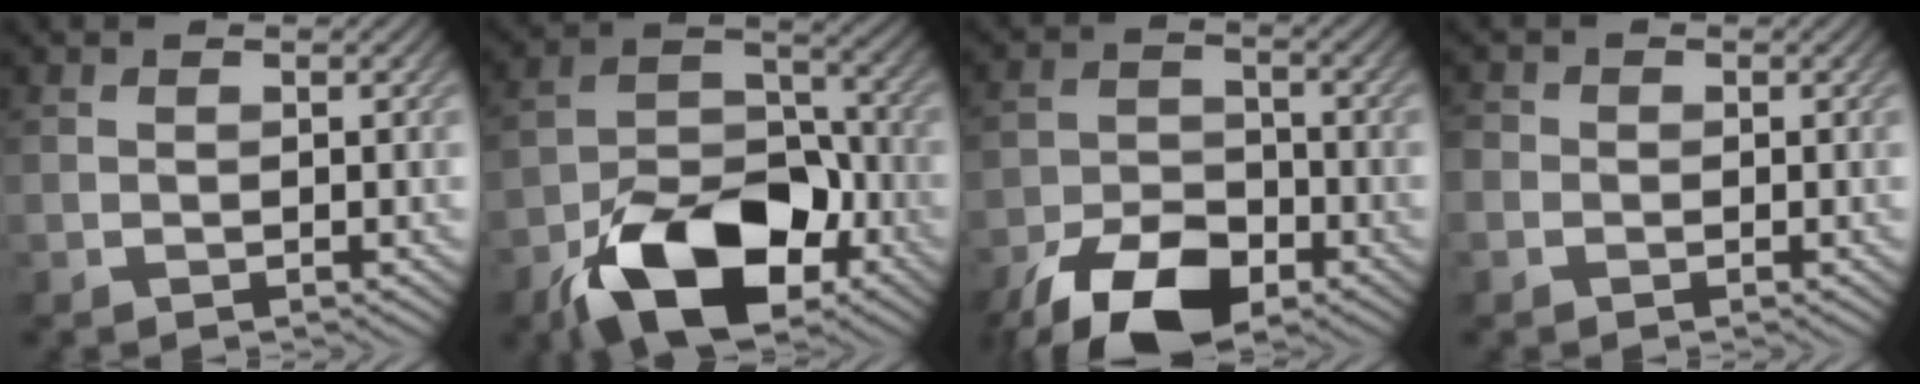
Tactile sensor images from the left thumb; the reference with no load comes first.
{"total": 14.6, "force": [-8.3, 7.8, 9.2], "torque": [-0.174, -0.015, -0.153]}
{"total": 11.7, "force": [-7.6, 5.7, 6.7], "torque": [-0.137, -0.022, -0.138]}
{"total": 1.7, "force": [-0.6, 1.5, 0.4], "torque": [-0.004, 0.003, -0.019]}